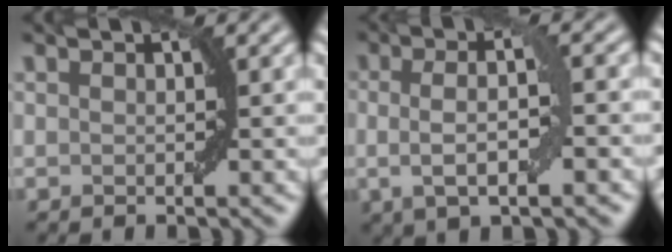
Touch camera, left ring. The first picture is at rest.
{"total": 4.6, "force": [-0.4, 1.1, 4.5], "torque": [-0.081, -0.003, -0.007]}